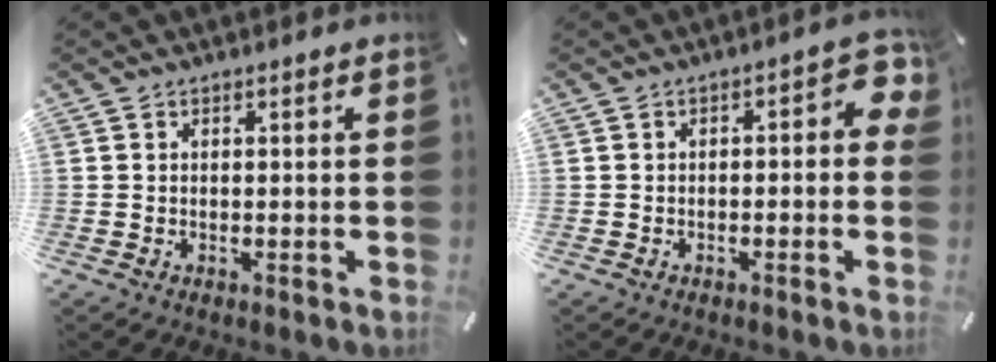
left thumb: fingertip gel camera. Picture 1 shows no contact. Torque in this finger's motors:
{"motor_torque": [0.28, -0.36, 0.29, 0.15, 0.04]}